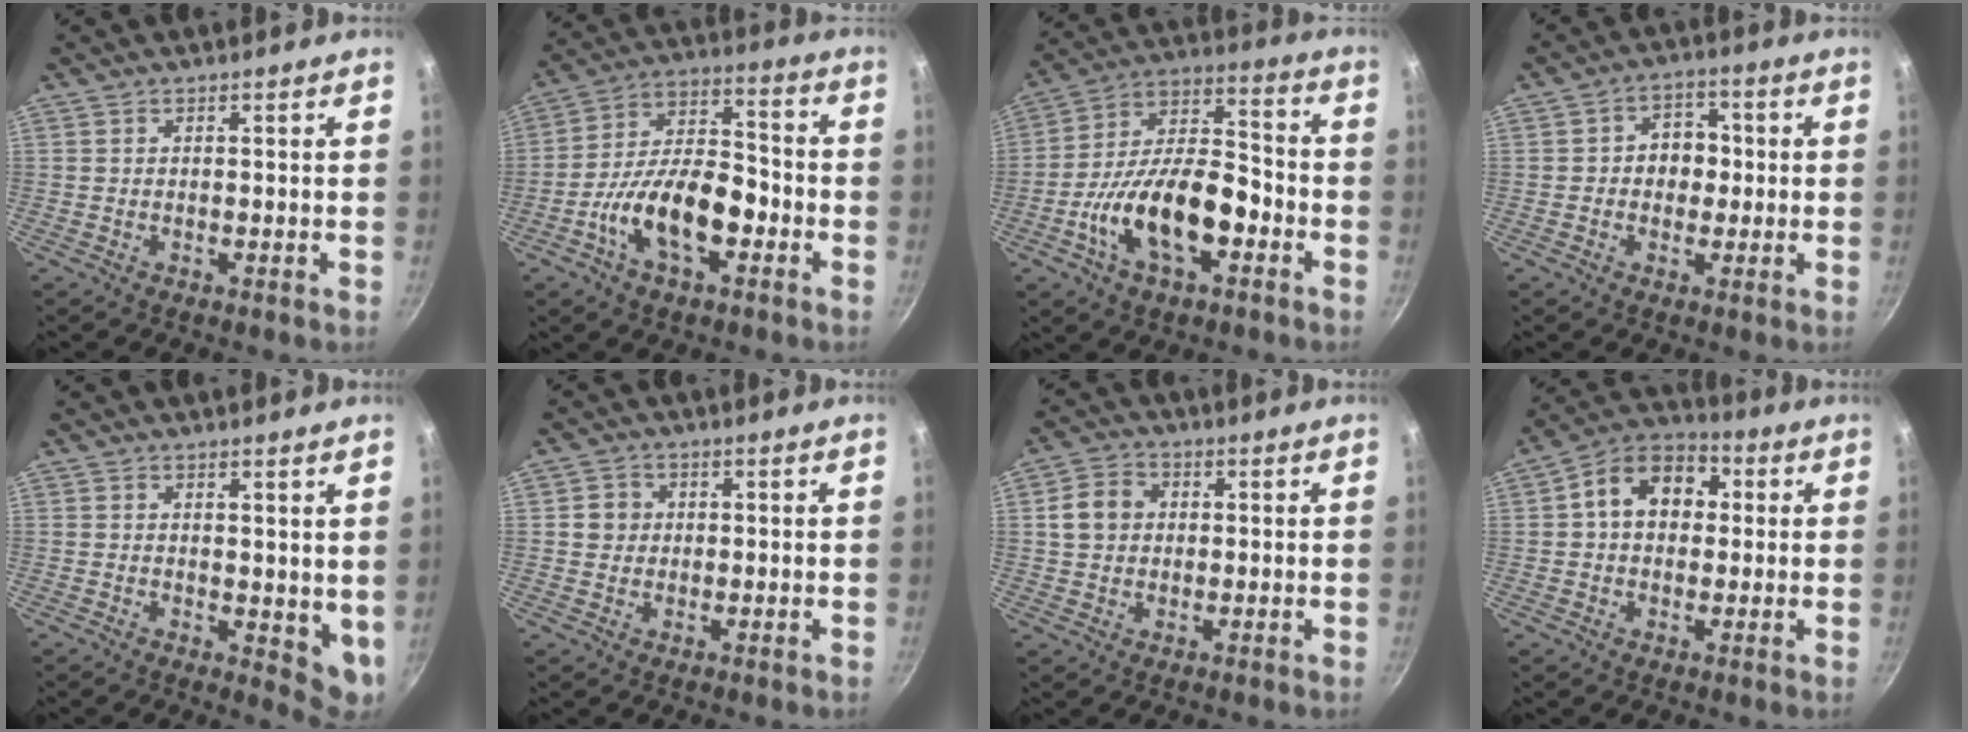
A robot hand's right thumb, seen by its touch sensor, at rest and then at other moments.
{"total": 15.3, "force": [-5.6, 7.7, 12.0], "torque": [-0.183, 0.052, -0.109]}
{"total": 18.1, "force": [-6.4, 8.9, 14.4], "torque": [-0.231, 0.050, -0.121]}
{"total": 6.7, "force": [0.0, 5.5, 3.8], "torque": [-0.011, 0.012, -0.008]}
{"total": 6.0, "force": [2.1, 3.0, 4.8], "torque": [-0.052, -0.022, 0.031]}
{"total": 3.3, "force": [0.3, 3.2, 0.9], "torque": [0.003, 0.006, 0.001]}
{"total": 6.5, "force": [1.0, 5.4, 3.4], "torque": [-0.041, 0.010, 0.008]}
{"total": 12.2, "force": [2.0, 9.1, 7.9], "torque": [-0.090, 0.028, 0.010]}